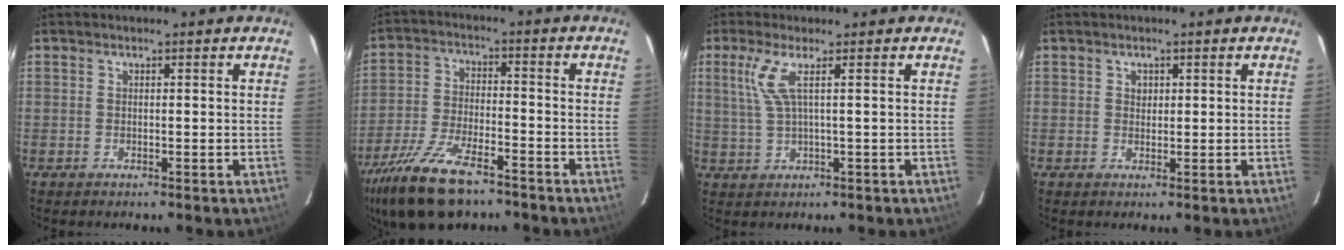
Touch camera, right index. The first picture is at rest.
{"total": 16.2, "force": [-11.7, 5.9, 9.5], "torque": [-0.212, -0.032, -0.215]}
{"total": 4.5, "force": [1.4, -0.2, 4.2], "torque": [-0.087, 0.000, 0.036]}
{"total": 1.2, "force": [0.4, 1.1, 0.3], "torque": [-0.003, 0.005, 0.007]}